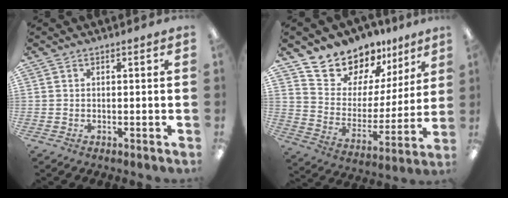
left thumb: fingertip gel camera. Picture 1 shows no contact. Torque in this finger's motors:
{"motor_torque": [1.77, 1.81, 1.31, -1.47, 0.15]}